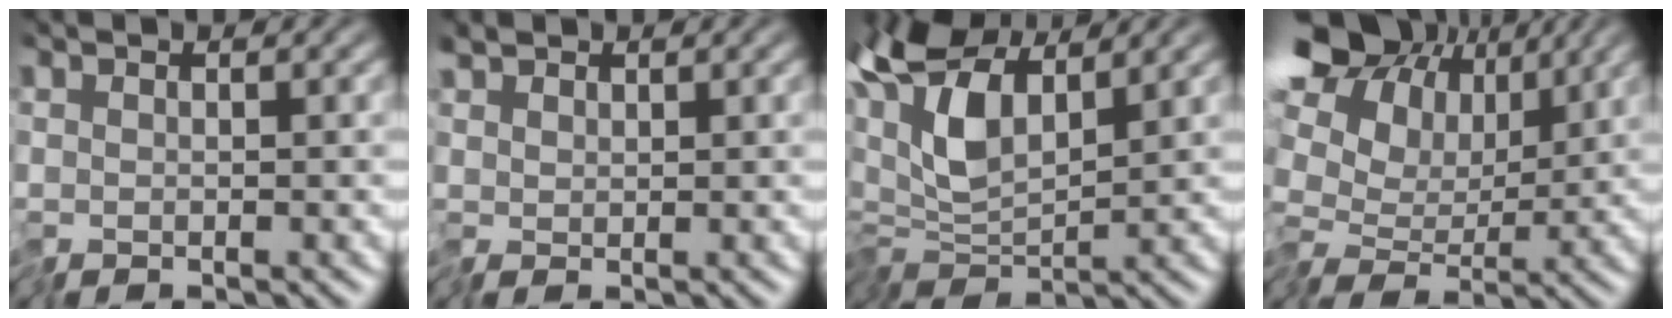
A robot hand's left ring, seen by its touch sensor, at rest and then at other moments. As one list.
[{"total": 1.2, "force": [0.6, 1.0, 0.5], "torque": [-0.013, 0.005, 0.010]}, {"total": 8.9, "force": [3.1, 4.2, 7.2], "torque": [-0.160, 0.016, 0.048]}, {"total": 13.5, "force": [2.9, 10.1, 8.4], "torque": [-0.155, 0.027, 0.042]}]